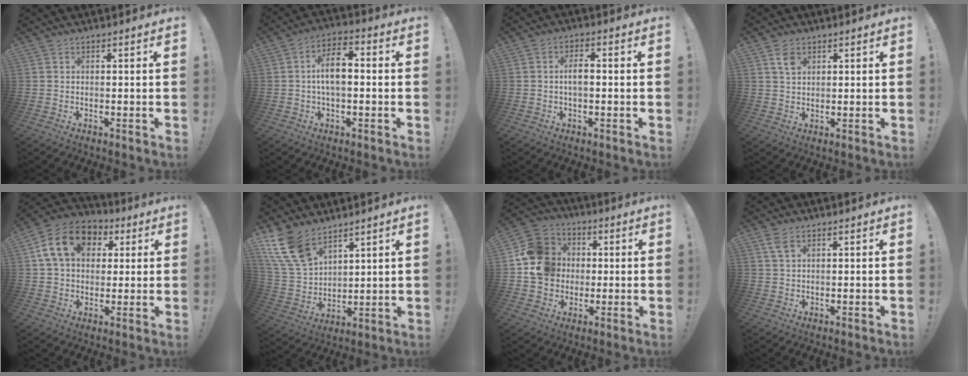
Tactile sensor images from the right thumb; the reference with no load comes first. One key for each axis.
{"total": 9.3, "fx": 0.1, "fy": 4.6, "fz": 8.1, "tx": -0.132, "ty": 0.007, "tz": 0.001}
{"total": 4.3, "fx": -0.3, "fy": 1.7, "fz": 3.9, "tx": -0.076, "ty": 0.006, "tz": -0.010}
{"total": 4.3, "fx": 2.3, "fy": 2.6, "fz": 2.6, "tx": -0.040, "ty": -0.007, "tz": 0.040}
{"total": 15.5, "fx": 4.9, "fy": 11.5, "fz": 9.2, "tx": -0.144, "ty": 0.002, "tz": 0.098}
{"total": 14.1, "fx": 10.1, "fy": 7.5, "fz": 6.4, "tx": -0.143, "ty": -0.056, "tz": 0.201}
{"total": 14.4, "fx": 0.6, "fy": 13.1, "fz": 6.0, "tx": -0.080, "ty": 0.014, "tz": 0.019}
{"total": 3.5, "fx": 1.9, "fy": 1.4, "fz": 2.6, "tx": -0.053, "ty": -0.001, "tz": 0.035}